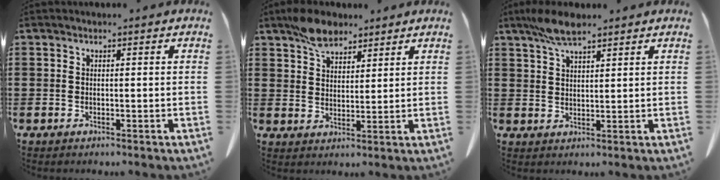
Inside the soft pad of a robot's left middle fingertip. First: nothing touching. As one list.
[{"total": 6.2, "force": [4.9, 2.9, 2.4], "torque": [-0.053, -0.003, 0.092]}, {"total": 5.8, "force": [4.1, 1.5, 3.8], "torque": [-0.085, 0.000, 0.075]}]